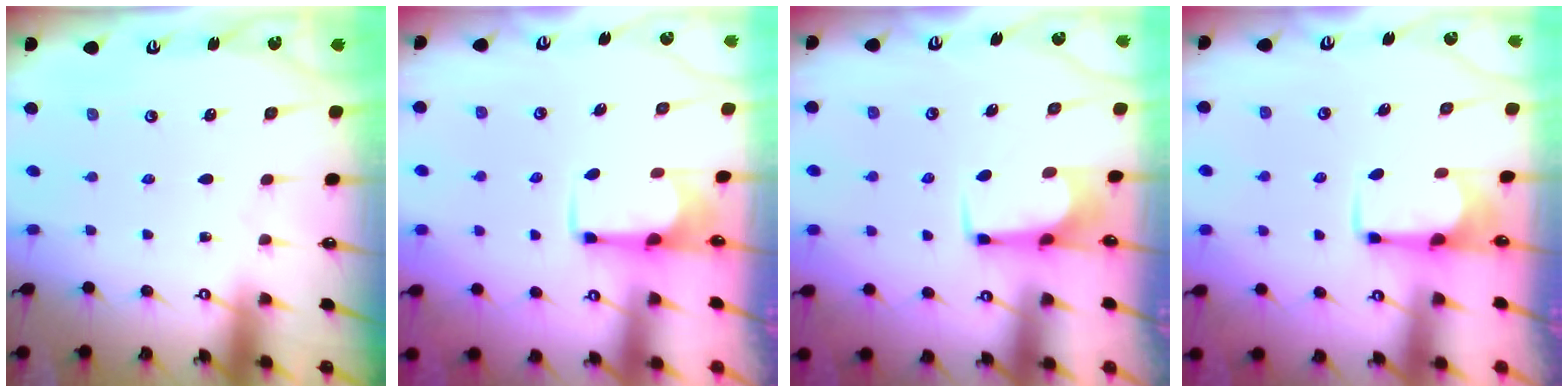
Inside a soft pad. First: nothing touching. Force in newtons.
{"total": 1.9, "press": 1.7, "slide": 0.8}
{"total": 0.7, "press": 0.6, "slide": 0.3}
{"total": 1.9, "press": 1.8, "slide": 0.8}